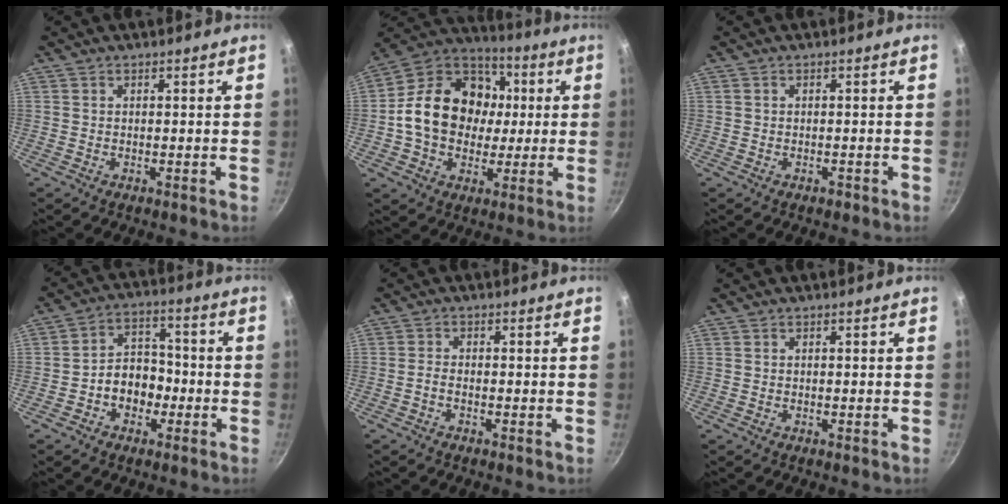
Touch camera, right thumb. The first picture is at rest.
{"total": 20.7, "force": [0.7, 16.4, 12.7], "torque": [-0.189, 0.032, 0.002]}
{"total": 1.0, "force": [-0.5, 0.7, 0.5], "torque": [-0.006, 0.006, -0.005]}
{"total": 7.8, "force": [-2.6, 6.0, 4.4], "torque": [-0.026, 0.037, -0.047]}
{"total": 1.4, "force": [-0.9, 0.4, 0.9], "torque": [-0.025, 0.010, -0.025]}
{"total": 0.0}